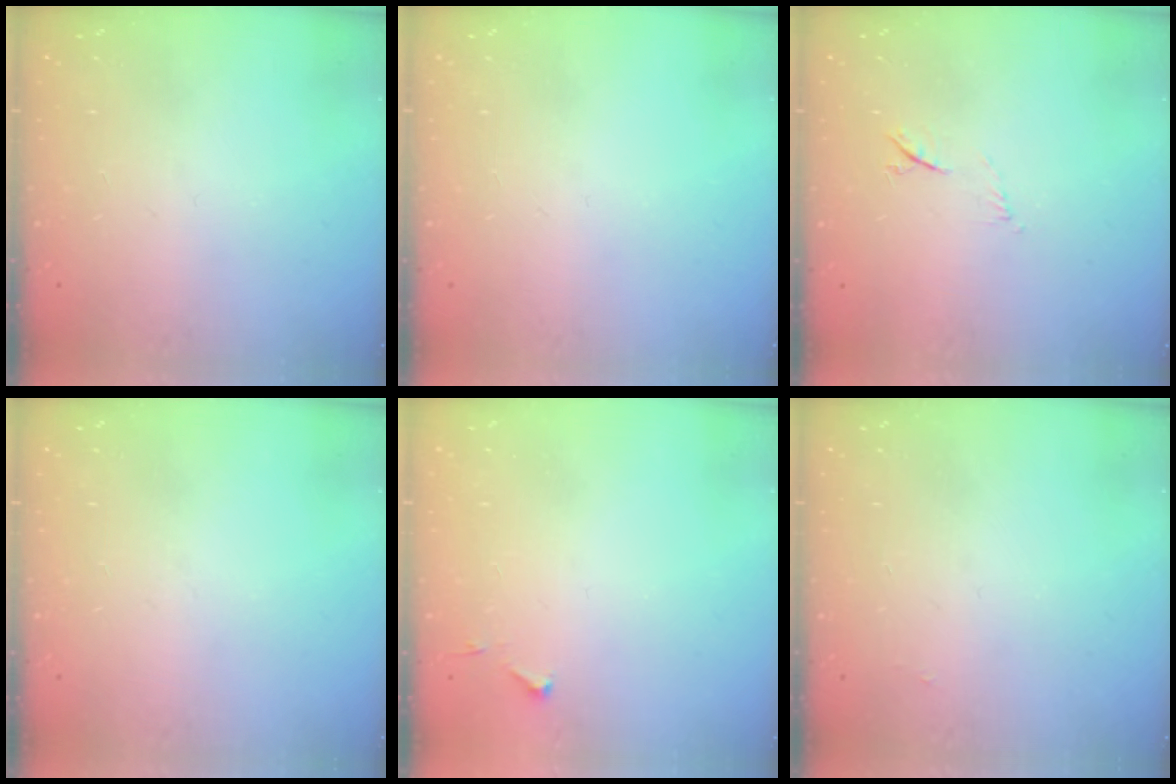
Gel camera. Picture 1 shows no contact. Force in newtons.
{"total": 0.0}
{"total": 4.7, "press": 4.6, "slide": 1.2}
{"total": 0.0}
{"total": 3.1, "press": 3.1, "slide": 0.5}
{"total": 1.9, "press": 1.9, "slide": 0.3}